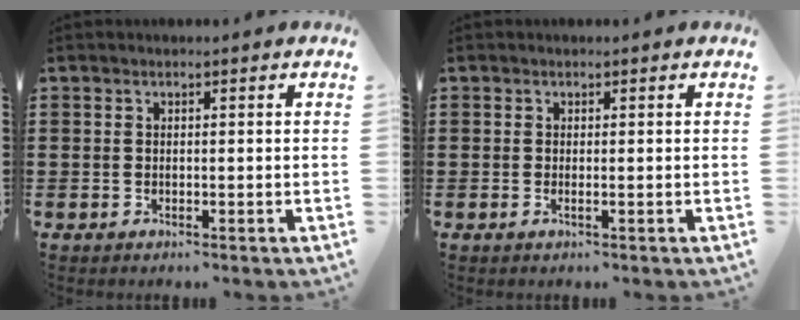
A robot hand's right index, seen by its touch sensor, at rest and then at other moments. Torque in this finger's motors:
{"motor_torque": [0.07, 0.13, 0.00, 0.01]}